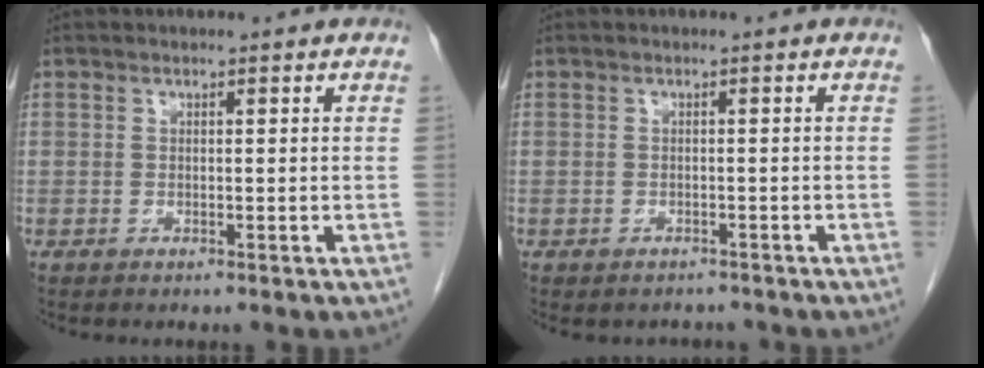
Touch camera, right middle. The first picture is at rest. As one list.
[{"total": 2.3, "force": [-1.9, 1.1, 0.1], "torque": [-0.003, 0.002, -0.027]}]